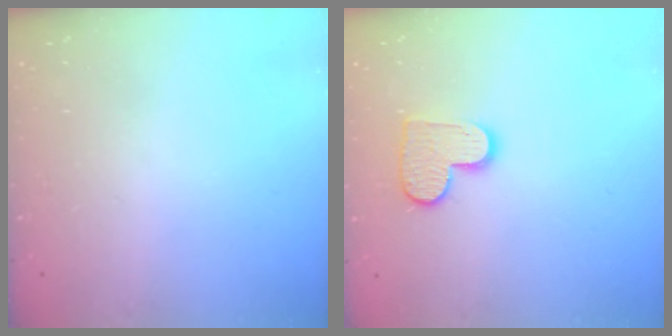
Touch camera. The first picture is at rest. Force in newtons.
{"total": 9.6, "press": 9.6, "slide": 0.6}